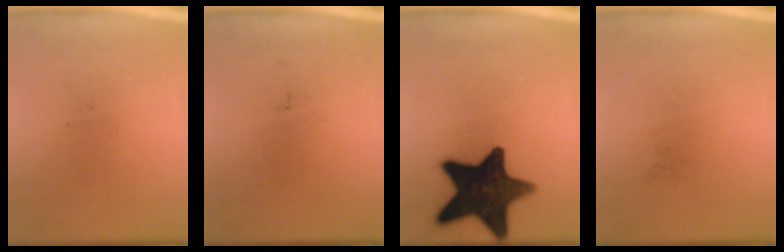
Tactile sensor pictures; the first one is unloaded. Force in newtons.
{"total": 0.0}
{"total": 17.7}
{"total": 0.0}